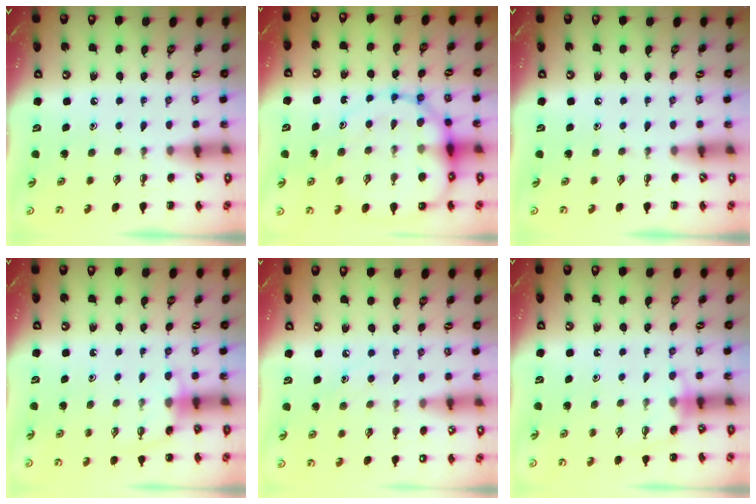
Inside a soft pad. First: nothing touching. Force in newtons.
{"total": 15.9, "press": 15.5, "slide": 3.5}
{"total": 0.0}
{"total": 4.9, "press": 4.8, "slide": 0.8}
{"total": 8.8, "press": 8.7, "slide": 1.6}
{"total": 5.1, "press": 4.9, "slide": 1.3}